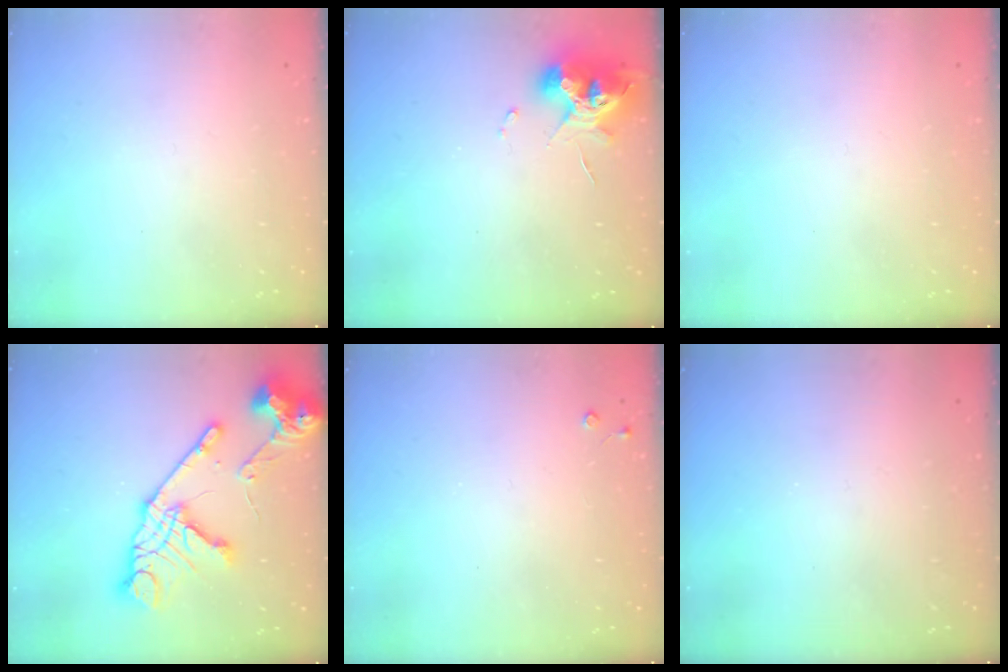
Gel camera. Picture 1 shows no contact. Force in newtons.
{"total": 10.7, "press": 10.7, "slide": 0.6}
{"total": 0.0}
{"total": 20.0, "press": 19.9, "slide": 2.5}
{"total": 2.7, "press": 2.7, "slide": 0.4}
{"total": 0.0}